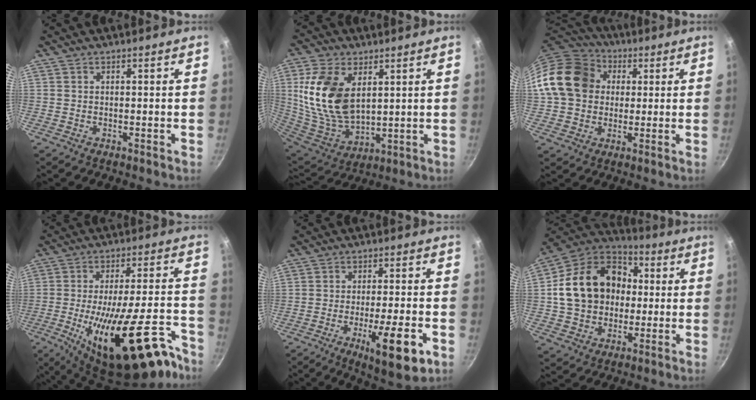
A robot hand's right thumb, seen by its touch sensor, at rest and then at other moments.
{"total": 17.6, "force": [4.8, 10.6, 13.2], "torque": [-0.250, -0.032, 0.107]}
{"total": 16.3, "force": [2.8, 13.5, 8.6], "torque": [-0.132, 0.030, 0.038]}
{"total": 25.9, "force": [-14.5, 9.4, 19.2], "torque": [-0.243, 0.067, -0.217]}
{"total": 12.5, "force": [-4.8, 3.1, 11.1], "torque": [-0.155, 0.014, -0.067]}
{"total": 20.5, "force": [1.5, 16.3, 12.3], "torque": [-0.188, 0.039, 0.024]}